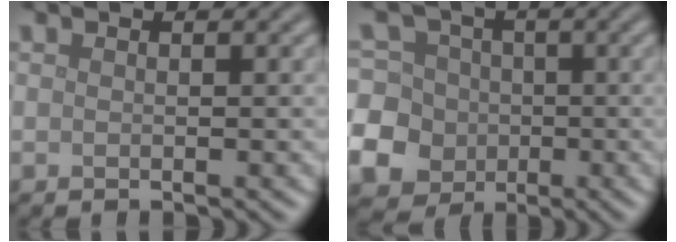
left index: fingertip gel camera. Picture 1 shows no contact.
{"total": 15.3, "force": [-4.1, 14.2, 4.0], "torque": [-0.126, -0.018, -0.096]}